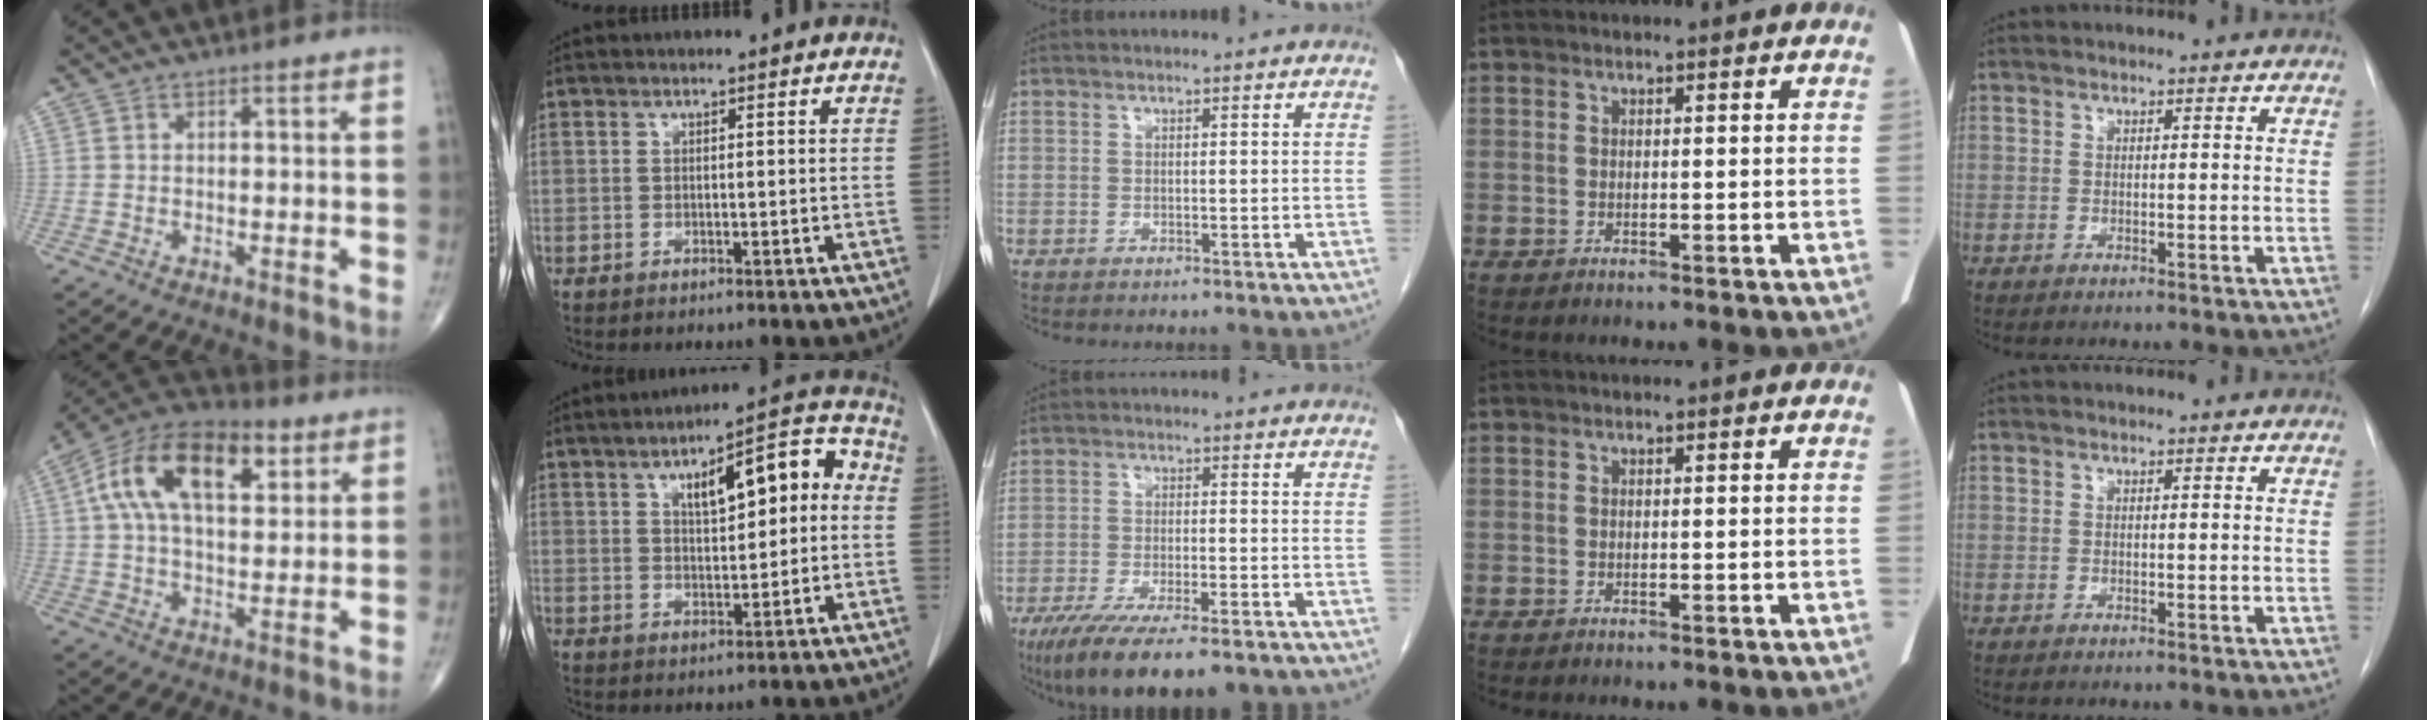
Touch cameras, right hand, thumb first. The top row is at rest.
{"thumb": {"total": 18.0, "force": [6.0, 9.6, 14.0], "torque": [-0.227, 0.014, 0.095]}, "index": {"total": 11.4, "force": [2.1, 4.0, 10.5], "torque": [-0.137, 0.041, 0.029]}, "middle": {"total": 14.2, "force": [-10.7, 2.6, 9.0], "torque": [-0.135, -0.025, -0.167]}}